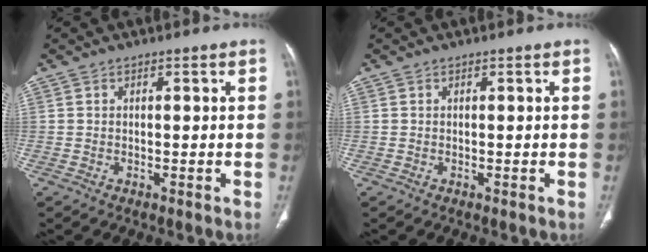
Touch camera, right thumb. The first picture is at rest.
{"total": 0.0}